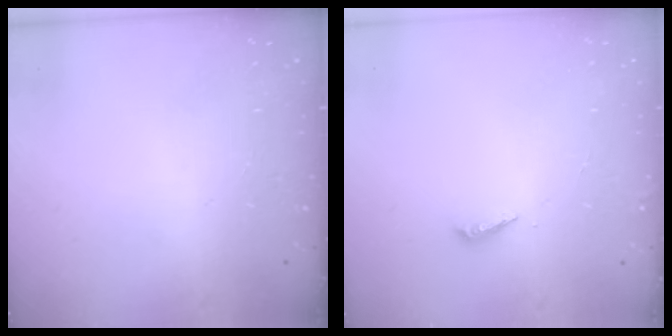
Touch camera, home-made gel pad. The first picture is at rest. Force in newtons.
{"total": 2.0, "press": 2.0, "slide": 0.2}